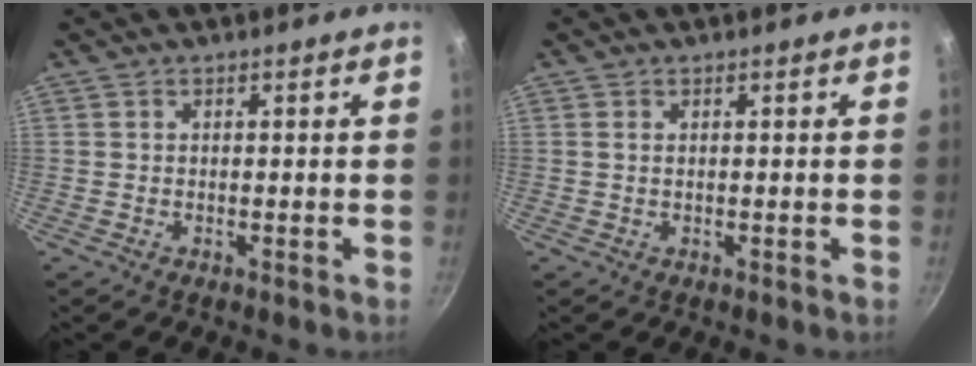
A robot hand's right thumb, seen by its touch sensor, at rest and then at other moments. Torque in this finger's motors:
{"motor_torque": [-0.36, 0.06, 0.09, -0.23, 0.00]}